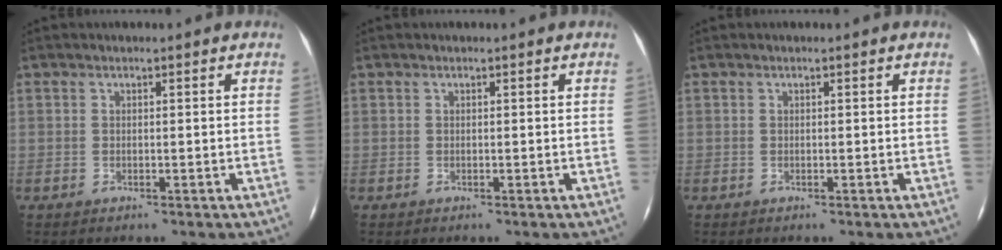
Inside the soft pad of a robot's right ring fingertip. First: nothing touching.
{"total": 0.0}
{"total": 0.0}